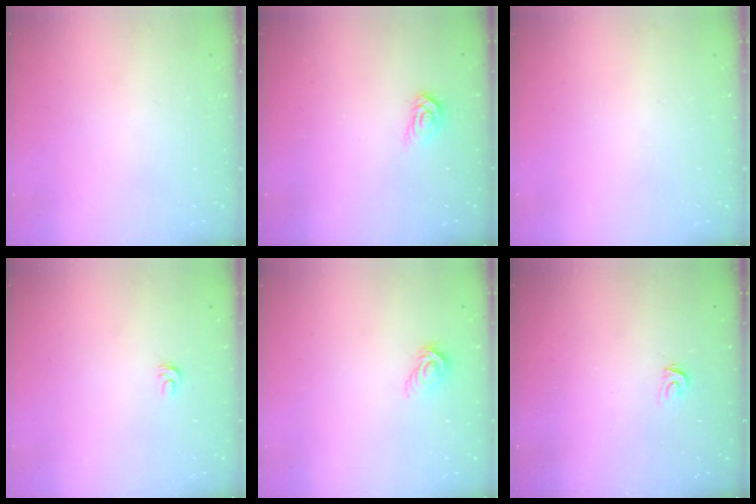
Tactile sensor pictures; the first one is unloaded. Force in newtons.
{"total": 4.0, "press": 3.9, "slide": 0.2}
{"total": 0.0}
{"total": 2.7, "press": 2.7, "slide": 0.2}
{"total": 7.2, "press": 7.1, "slide": 0.3}
{"total": 3.3, "press": 3.3, "slide": 0.1}